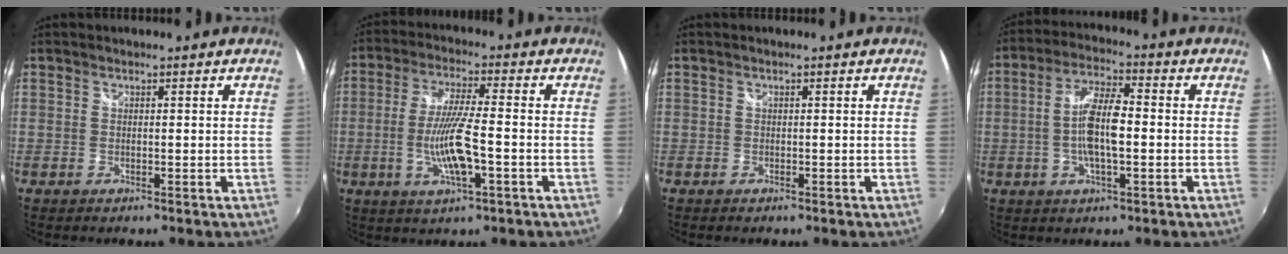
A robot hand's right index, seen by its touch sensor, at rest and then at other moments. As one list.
[{"total": 10.0, "force": [-2.8, 1.4, 9.5], "torque": [-0.185, -0.009, -0.052]}, {"total": 0.6, "force": [-0.5, 0.3, 0.1], "torque": [-0.005, -0.002, -0.011]}, {"total": 9.2, "force": [-1.1, 2.6, 8.7], "torque": [-0.172, 0.007, -0.022]}]